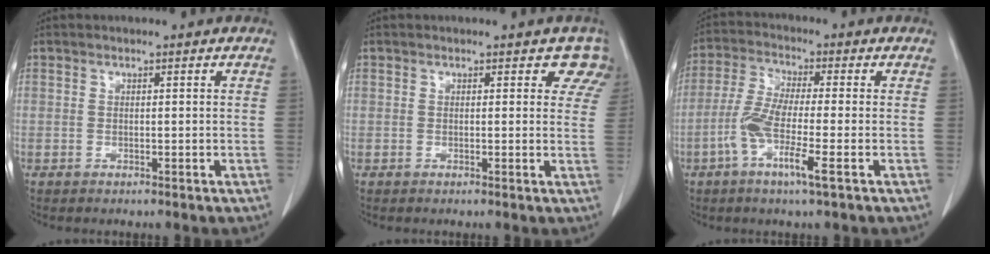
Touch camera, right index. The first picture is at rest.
{"total": 3.7, "force": [2.8, 2.2, 0.9], "torque": [0.022, -0.005, 0.008]}
{"total": 9.0, "force": [-3.2, 0.2, 8.4], "torque": [-0.170, -0.008, -0.067]}